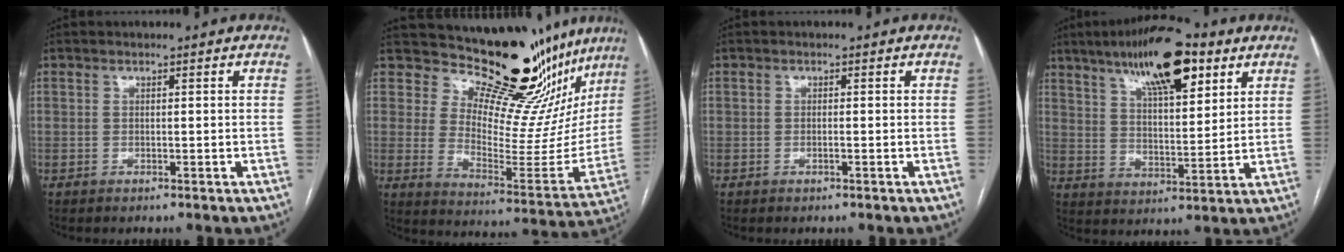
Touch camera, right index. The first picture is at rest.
{"total": 21.2, "force": [18.9, 6.3, 7.3], "torque": [-0.081, -0.082, 0.240]}
{"total": 0.5, "force": [-0.2, 0.1, 0.5], "torque": [-0.010, 0.000, -0.002]}
{"total": 15.7, "force": [9.4, 4.5, 11.8], "torque": [-0.203, 0.018, 0.160]}